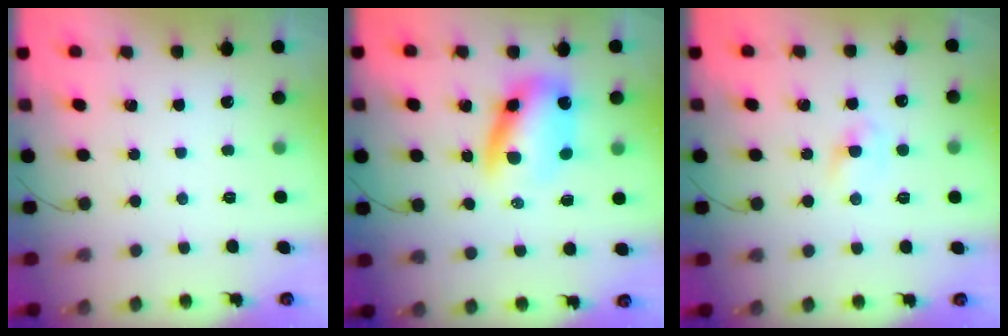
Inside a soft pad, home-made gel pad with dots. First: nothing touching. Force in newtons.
{"total": 10.4, "press": 10.1, "slide": 2.6}
{"total": 2.7, "press": 2.5, "slide": 1.0}